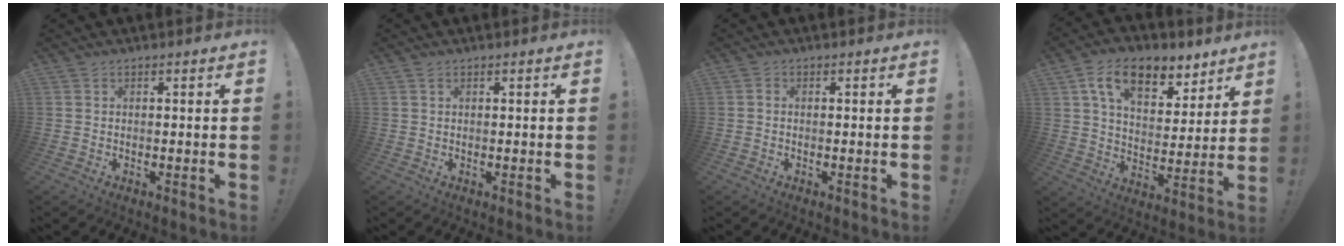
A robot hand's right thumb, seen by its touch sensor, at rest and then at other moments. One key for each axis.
{"total": 0.9, "fx": 0.5, "fy": 0.5, "fz": 0.6, "tx": -0.012, "ty": 0.000, "tz": 0.008}
{"total": 0.6, "fx": -0.3, "fy": 0.5, "fz": 0.2, "tx": -0.010, "ty": 0.005, "tz": -0.005}
{"total": 15.5, "fx": 9.0, "fy": 8.8, "fz": 9.1, "tx": -0.154, "ty": -0.033, "tz": 0.162}